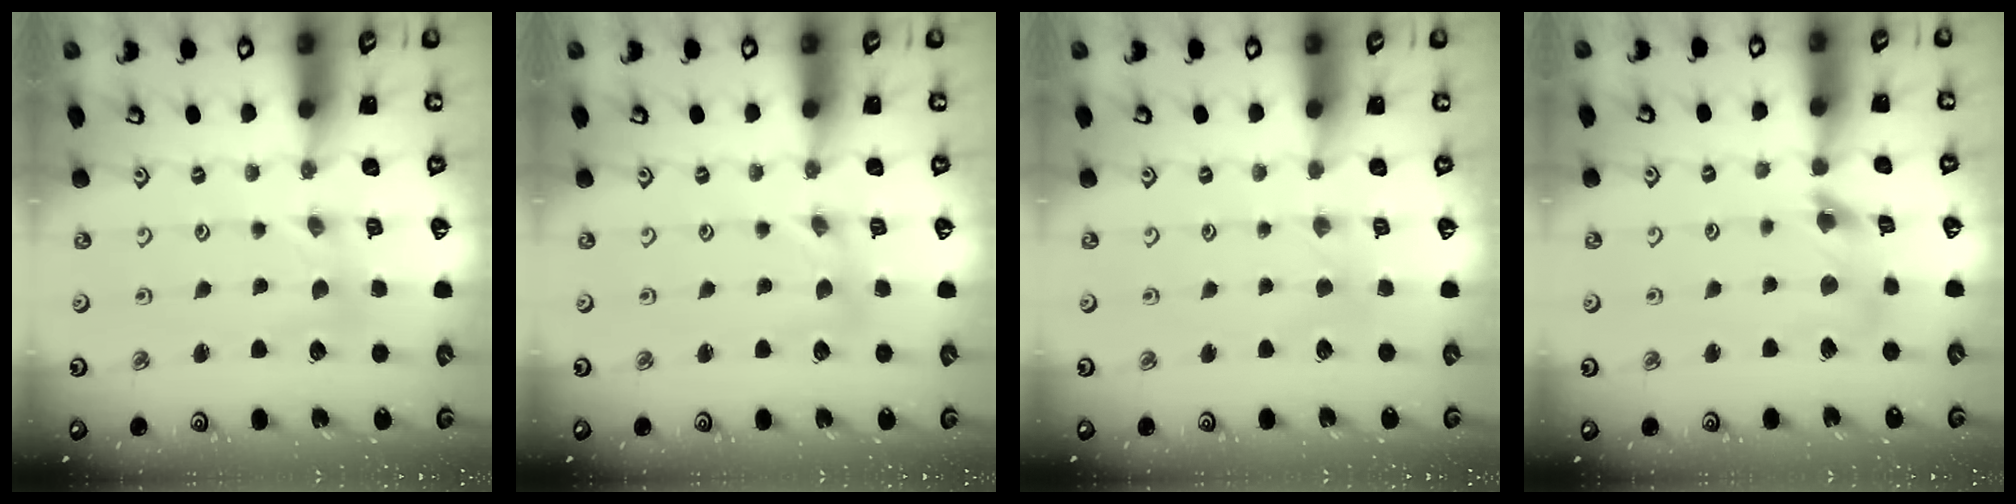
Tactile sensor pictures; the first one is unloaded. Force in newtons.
{"total": 0.0}
{"total": 0.8, "press": 0.8, "slide": 0.3}
{"total": 7.9, "press": 7.9, "slide": 0.8}